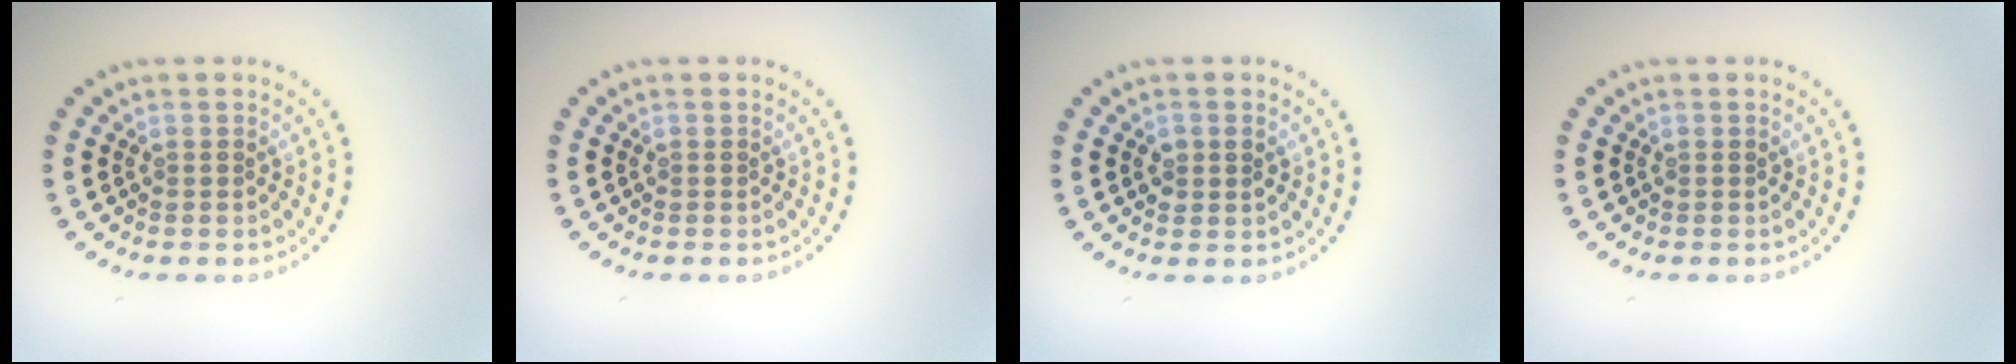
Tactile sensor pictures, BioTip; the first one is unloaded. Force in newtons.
{"total": 0.0}
{"total": 1.4, "press": 1.4, "slide": 0.3}
{"total": 0.0}